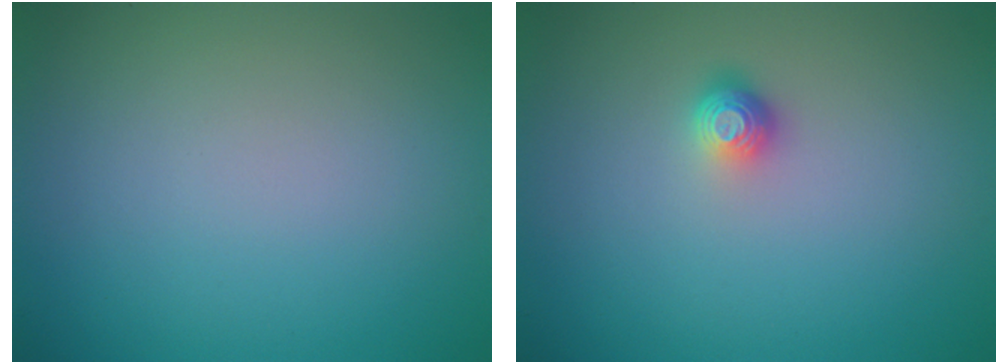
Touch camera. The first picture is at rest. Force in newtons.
{"total": 1.5, "press": 1.1, "slide": 1.0}